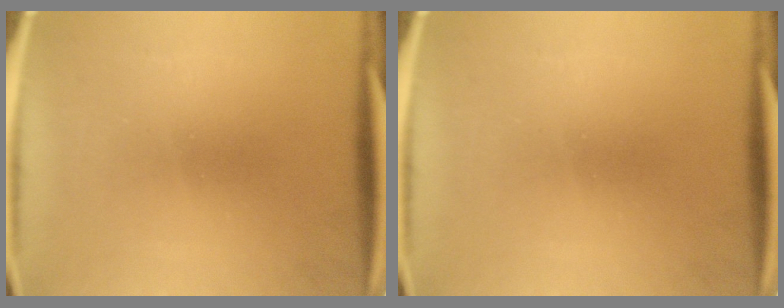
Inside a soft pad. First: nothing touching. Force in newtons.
{"total": 0.0}